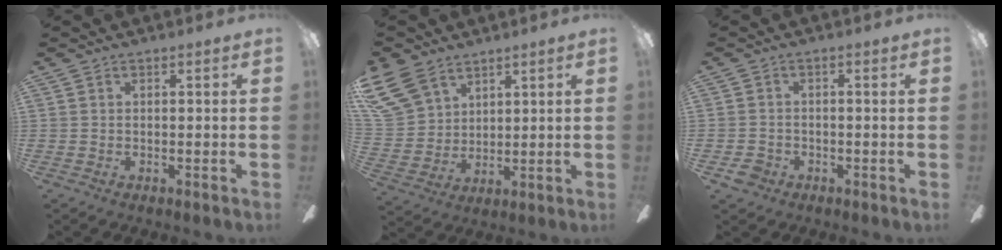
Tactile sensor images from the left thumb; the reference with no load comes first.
{"total": 13.0, "force": [8.5, 8.5, 4.9], "torque": [-0.129, -0.031, 0.170]}
{"total": 3.1, "force": [-1.8, 2.4, 0.8], "torque": [-0.018, 0.008, -0.035]}